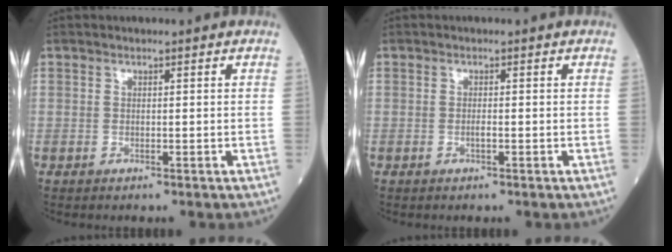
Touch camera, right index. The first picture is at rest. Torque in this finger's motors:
{"motor_torque": [0.23, 0.08, 0.08, 0.03]}